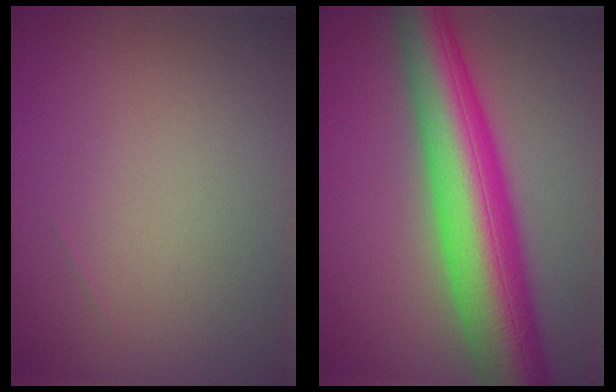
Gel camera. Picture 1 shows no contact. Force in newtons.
{"total": 10.9, "press": 10.9, "slide": 0.4}